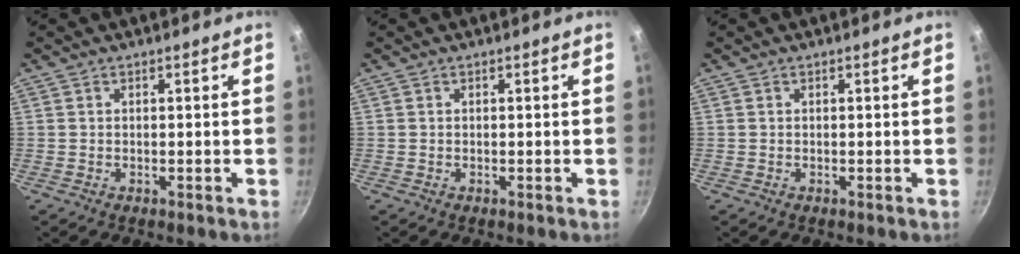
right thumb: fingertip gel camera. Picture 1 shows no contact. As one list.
[{"total": 0.0}, {"total": 0.0}]